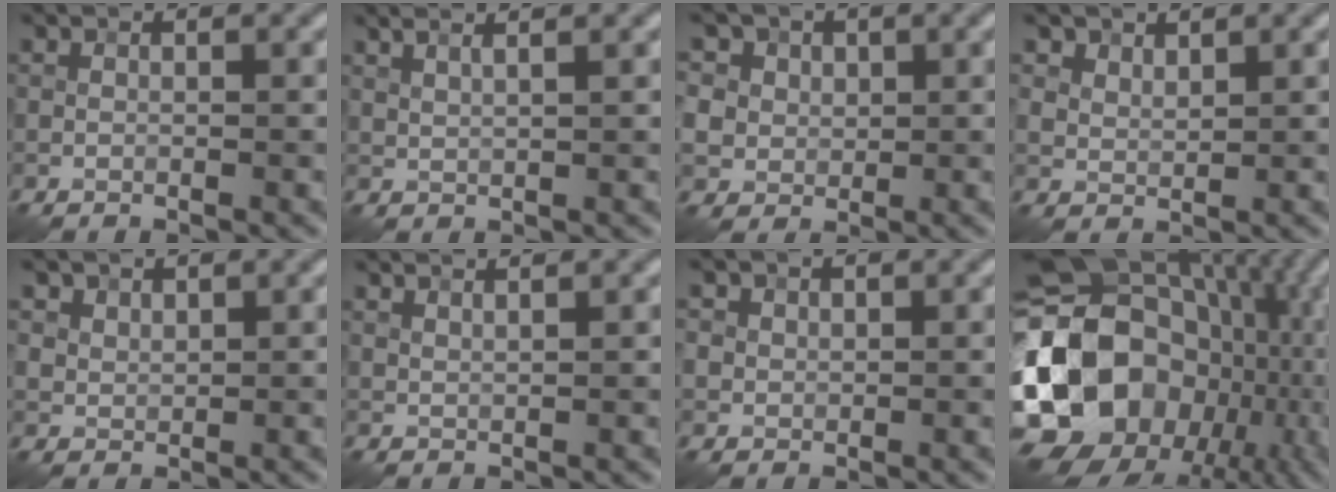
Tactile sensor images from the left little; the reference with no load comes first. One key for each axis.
{"total": 4.1, "fx": 2.7, "fy": 1.7, "fz": 2.6, "tx": -0.031, "ty": 0.037, "tz": 0.020}
{"total": 7.8, "fx": 3.1, "fy": 6.5, "fz": 3.1, "tx": -0.074, "ty": 0.021, "tz": 0.034}
{"total": 2.1, "fx": 1.6, "fy": 1.2, "fz": 0.7, "tx": -0.018, "ty": -0.005, "tz": 0.040}
{"total": 1.9, "fx": 1.3, "fy": 1.3, "fz": 0.5, "tx": -0.014, "ty": -0.012, "tz": 0.039}
{"total": 2.0, "fx": 1.6, "fy": 0.5, "fz": 1.0, "tx": -0.012, "ty": 0.009, "tz": 0.009}
{"total": 2.2, "fx": 0.9, "fy": 1.9, "fz": 0.8, "tx": -0.015, "ty": 0.004, "tz": 0.019}
{"total": 20.3, "fx": -3.7, "fy": 16.5, "fz": 11.2, "tx": -0.210, "ty": 0.003, "tz": -0.073}